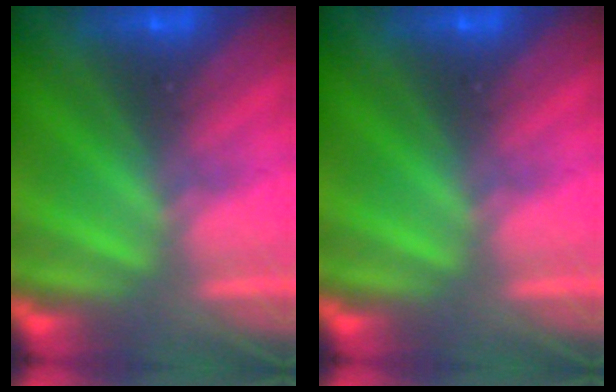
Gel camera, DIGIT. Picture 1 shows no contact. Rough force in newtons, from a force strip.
{"total": 0.0}